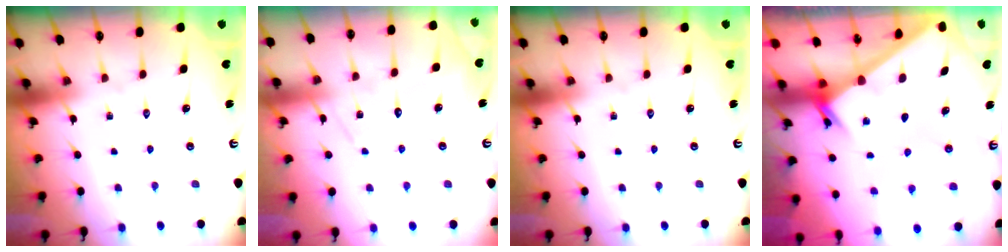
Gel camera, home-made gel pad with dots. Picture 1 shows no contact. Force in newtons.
{"total": 6.5, "press": 6.5, "slide": 0.5}
{"total": 0.0}
{"total": 2.6, "press": 2.6, "slide": 0.2}